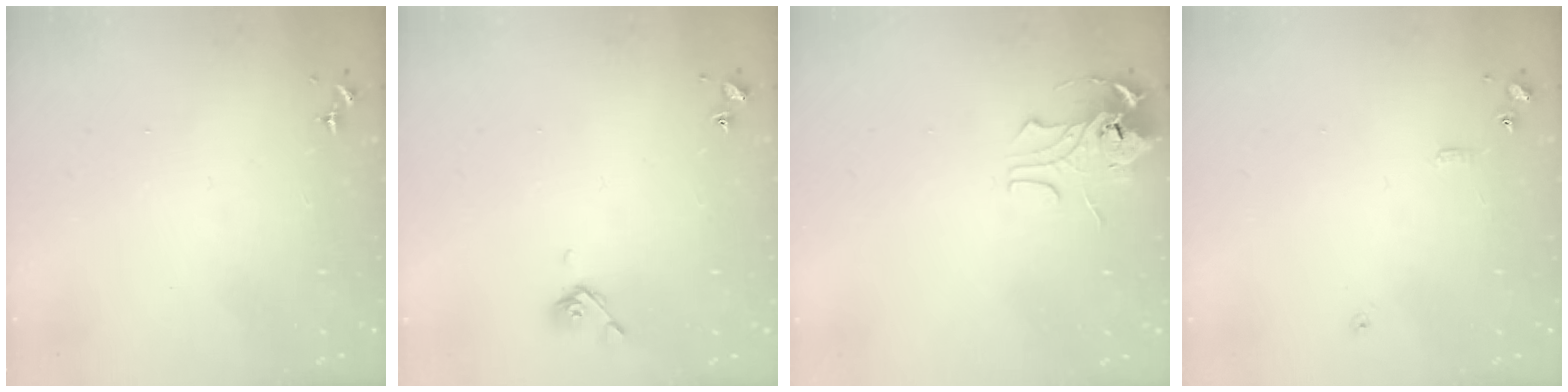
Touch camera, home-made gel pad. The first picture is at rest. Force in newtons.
{"total": 5.3, "press": 5.1, "slide": 1.3}
{"total": 8.5, "press": 8.4, "slide": 0.6}
{"total": 6.9, "press": 6.8, "slide": 0.7}